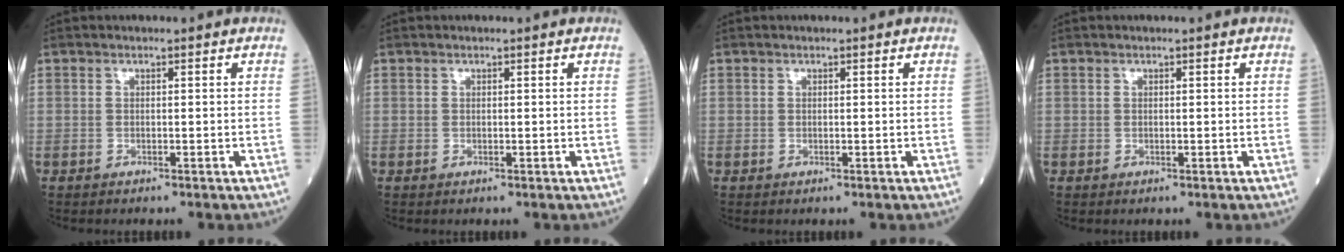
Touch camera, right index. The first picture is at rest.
{"total": 0.0}
{"total": 0.0}
{"total": 0.0}